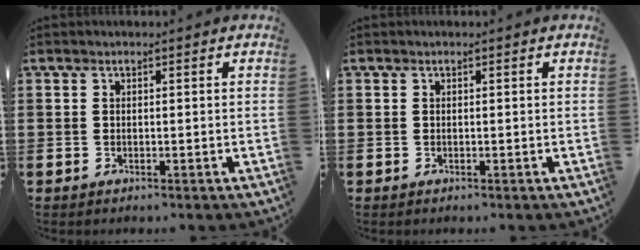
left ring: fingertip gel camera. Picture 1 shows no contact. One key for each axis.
{"total": 0.0}